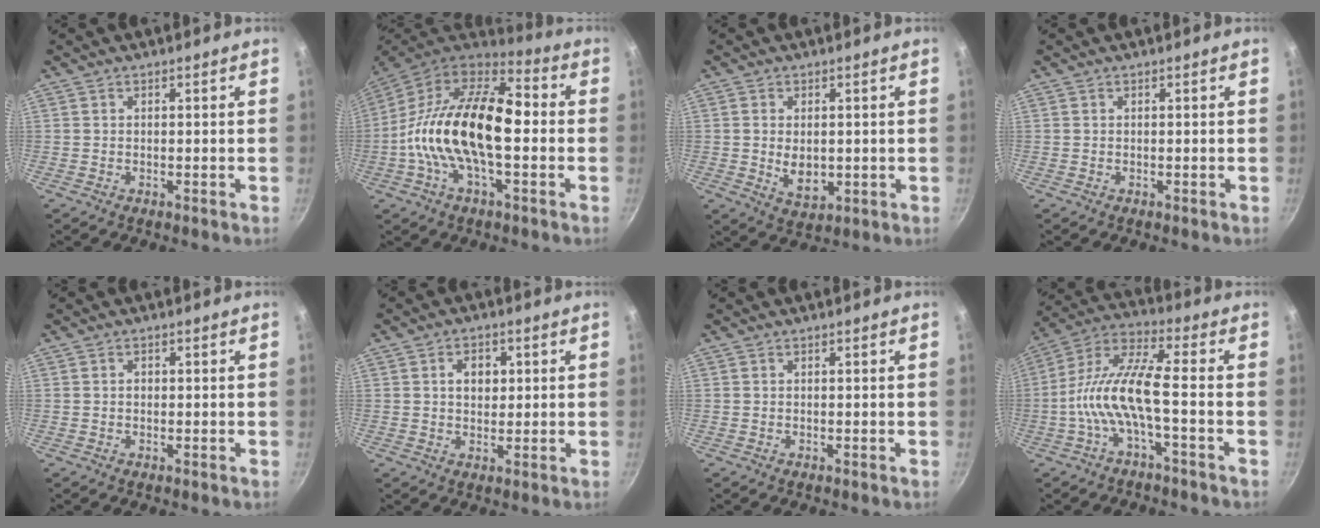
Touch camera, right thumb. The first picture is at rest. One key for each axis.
{"total": 22.6, "fx": -1.3, "fy": 11.3, "fz": 19.5, "tx": -0.337, "ty": 0.039, "tz": -0.043}
{"total": 5.0, "fx": -0.1, "fy": 3.2, "fz": 3.8, "tx": -0.061, "ty": -0.010, "tz": 0.006}
{"total": 0.0}
{"total": 0.8, "fx": 0.0, "fy": 0.7, "fz": 0.4, "tx": -0.004, "ty": 0.004, "tz": 0.000}
{"total": 4.5, "fx": 1.0, "fy": 3.4, "fz": 2.8, "tx": -0.023, "ty": 0.002, "tz": 0.014}
{"total": 0.0}
{"total": 12.1, "fx": -3.0, "fy": 3.1, "fz": 11.3, "tx": -0.239, "ty": 0.041, "tz": -0.071}